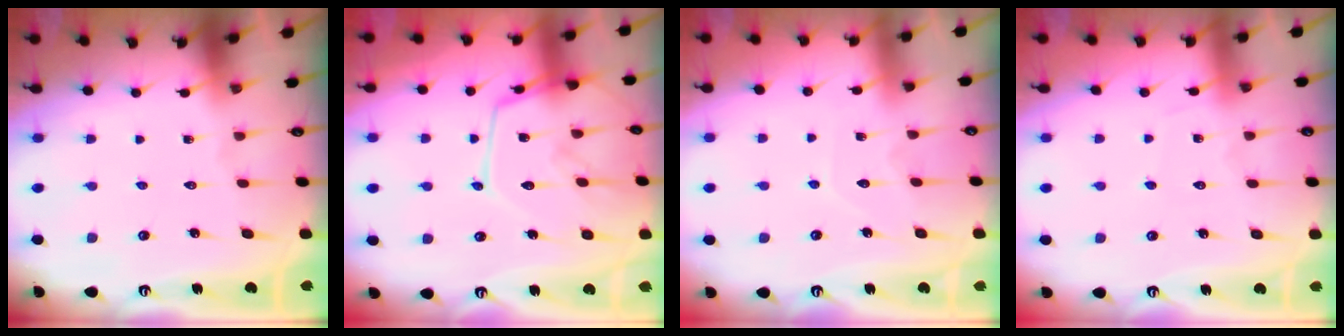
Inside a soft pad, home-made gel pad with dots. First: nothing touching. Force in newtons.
{"total": 16.5, "press": 16.5, "slide": 1.2}
{"total": 4.2, "press": 4.2, "slide": 0.3}
{"total": 5.2, "press": 5.1, "slide": 0.7}